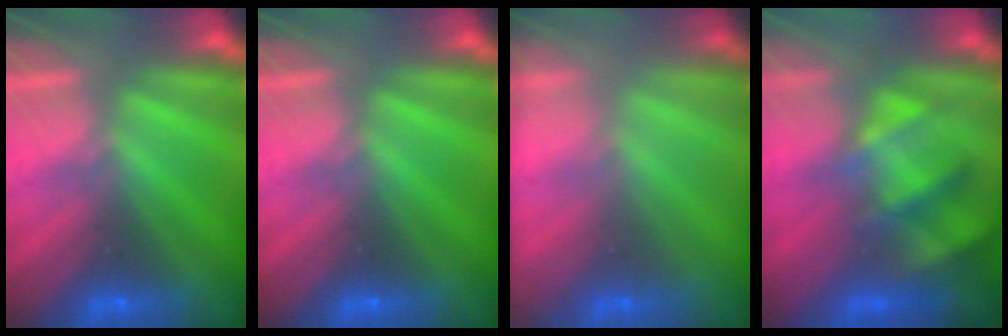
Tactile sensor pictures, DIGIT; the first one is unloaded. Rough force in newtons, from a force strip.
{"total": 0.0}
{"total": 1.7}
{"total": 4.9}